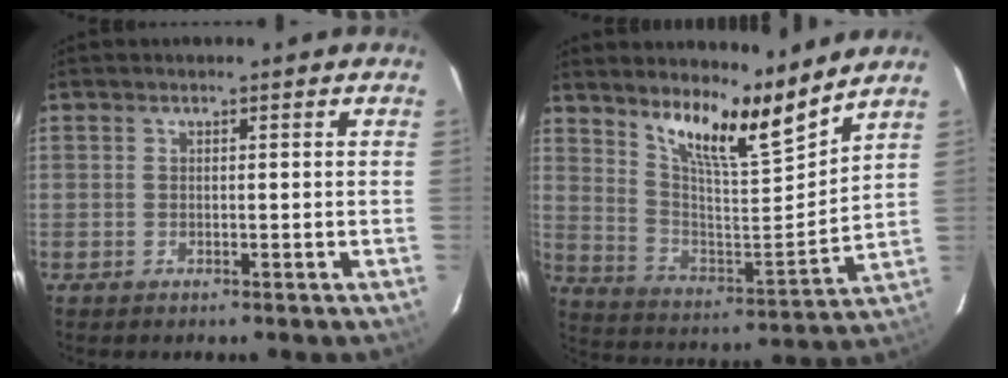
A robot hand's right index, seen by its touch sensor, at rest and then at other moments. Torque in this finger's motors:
{"motor_torque": [-0.12, 0.49, 0.14, 0.07]}